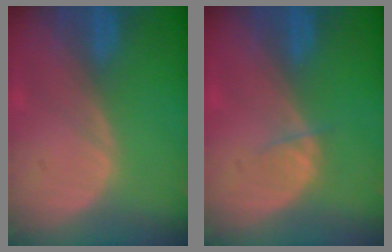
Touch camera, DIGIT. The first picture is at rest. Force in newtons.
{"total": 1.6, "press": 1.5, "slide": 0.2}